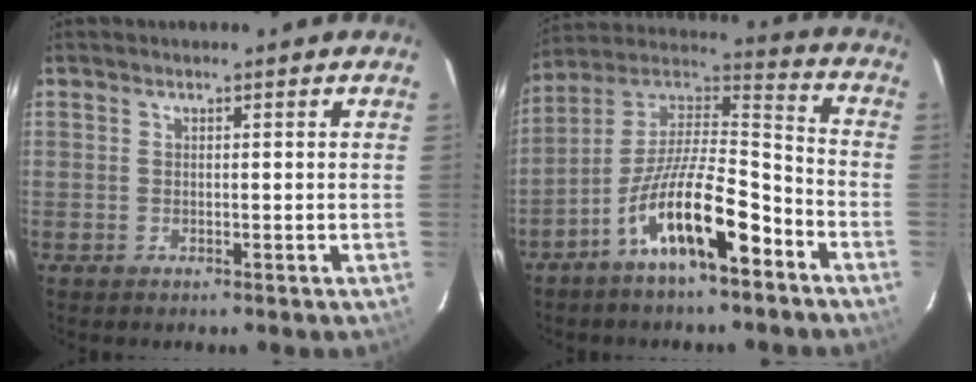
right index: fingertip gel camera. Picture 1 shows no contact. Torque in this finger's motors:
{"motor_torque": [1.14, -1.00, 1.05, 0.21]}